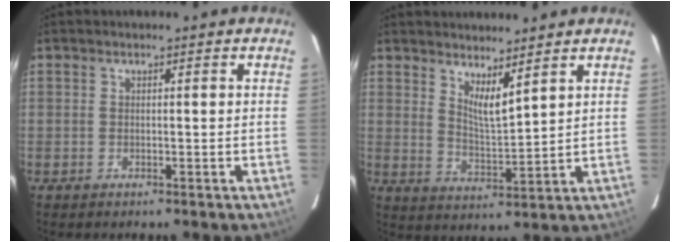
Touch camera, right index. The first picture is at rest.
{"total": 5.8, "force": [4.4, 0.8, 3.7], "torque": [-0.062, -0.014, 0.076]}